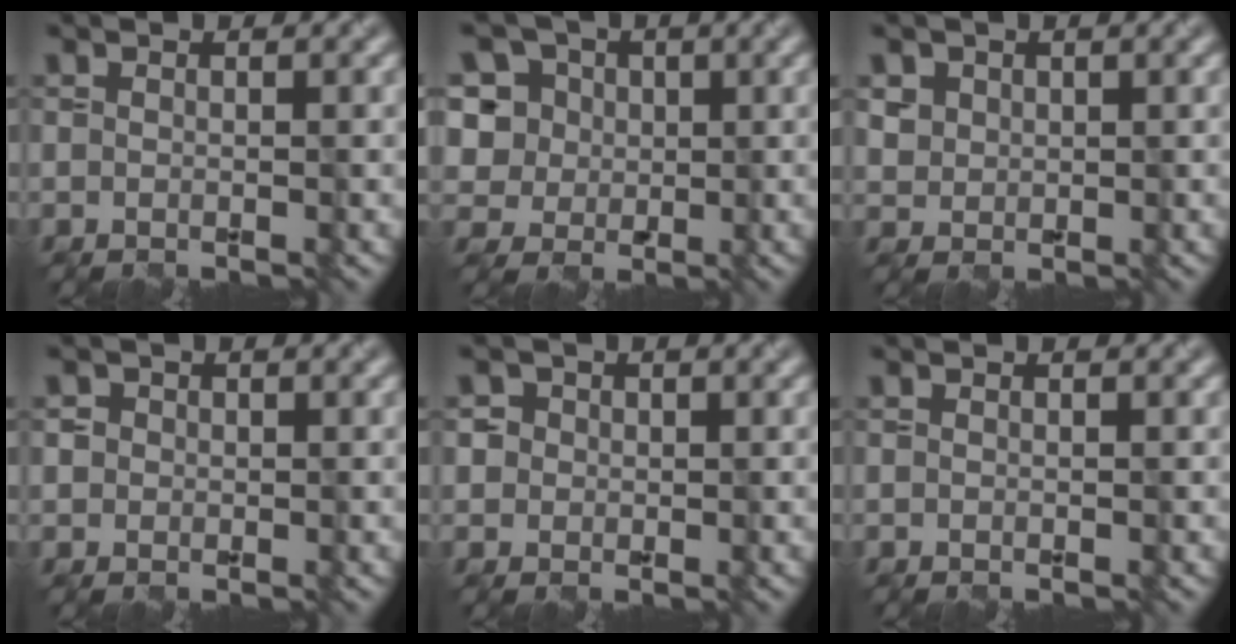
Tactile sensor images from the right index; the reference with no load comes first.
{"total": 9.3, "force": [3.6, 7.7, 3.8], "torque": [-0.083, 0.029, 0.042]}
{"total": 2.0, "force": [0.9, 1.7, 0.5], "torque": [-0.020, -0.003, 0.035]}
{"total": 1.4, "force": [0.4, 1.3, 0.3], "torque": [0.003, 0.003, 0.007]}
{"total": 2.7, "force": [1.0, 2.4, 0.8], "torque": [-0.003, 0.011, 0.012]}
{"total": 0.0}